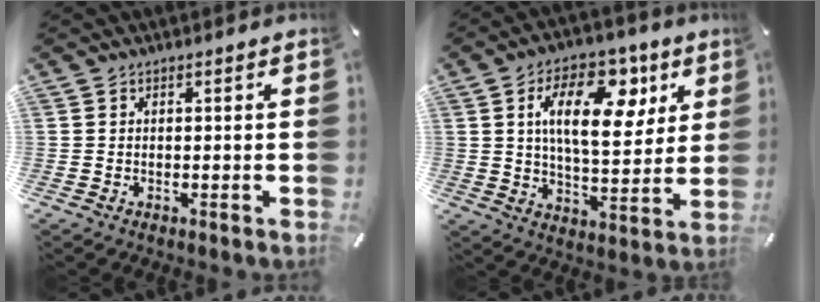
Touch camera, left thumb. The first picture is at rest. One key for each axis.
{"total": 17.9, "fx": 6.9, "fy": 9.7, "fz": 13.4, "tx": -0.202, "ty": -0.013, "tz": 0.111}